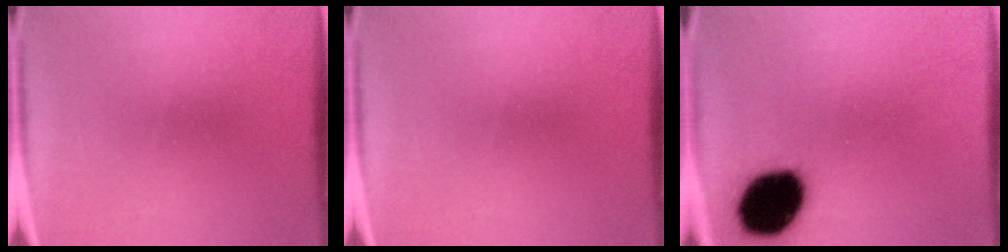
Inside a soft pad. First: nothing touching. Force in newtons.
{"total": 0.0}
{"total": 18.3}